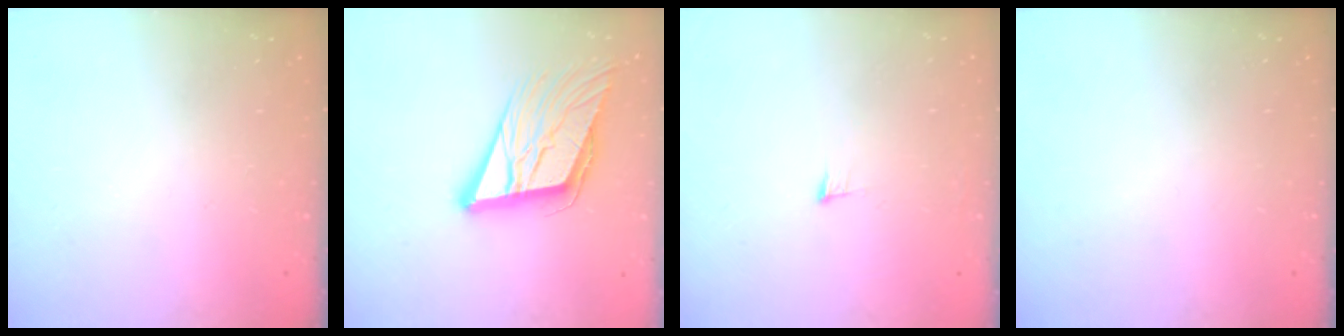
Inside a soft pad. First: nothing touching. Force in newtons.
{"total": 15.0, "press": 14.6, "slide": 3.5}
{"total": 5.2, "press": 5.0, "slide": 1.3}
{"total": 0.0}